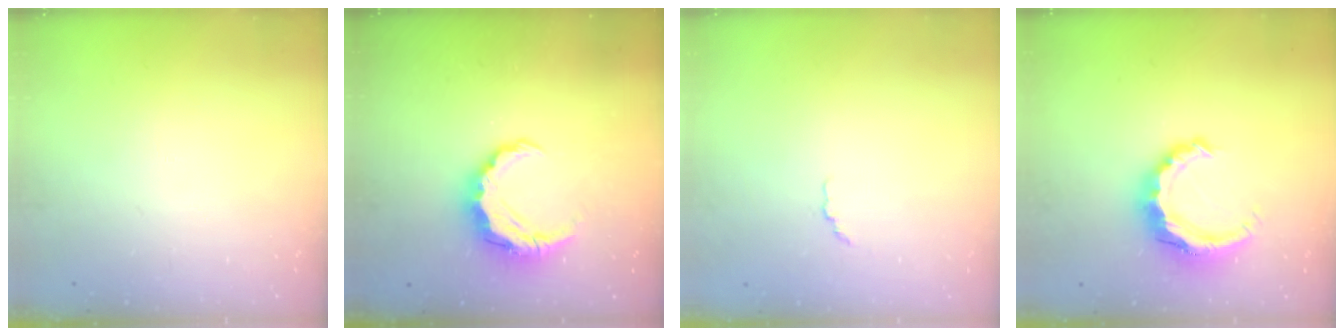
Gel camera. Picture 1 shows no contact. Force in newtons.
{"total": 7.9, "press": 7.9, "slide": 0.4}
{"total": 1.4, "press": 1.2, "slide": 0.6}
{"total": 8.5, "press": 8.4, "slide": 1.0}